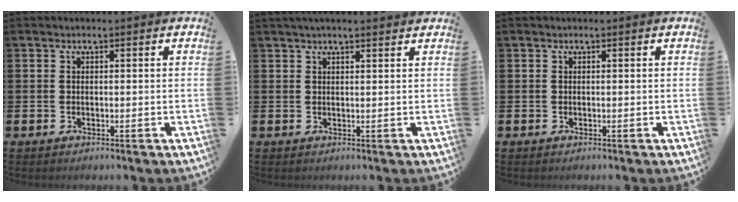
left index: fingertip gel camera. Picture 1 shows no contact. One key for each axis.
{"total": 1.8, "fx": 1.7, "fy": -0.1, "fz": 0.7, "tx": -0.014, "ty": -0.002, "tz": 0.030}
{"total": 0.0}